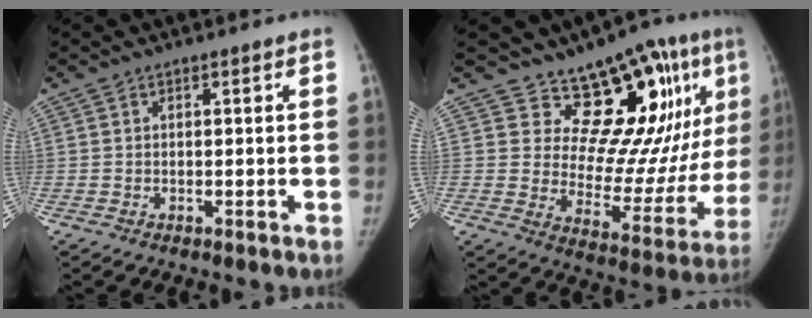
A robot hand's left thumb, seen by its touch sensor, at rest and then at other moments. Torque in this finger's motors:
{"motor_torque": [0.26, 0.38, 0.06, 0.01, 0.00]}